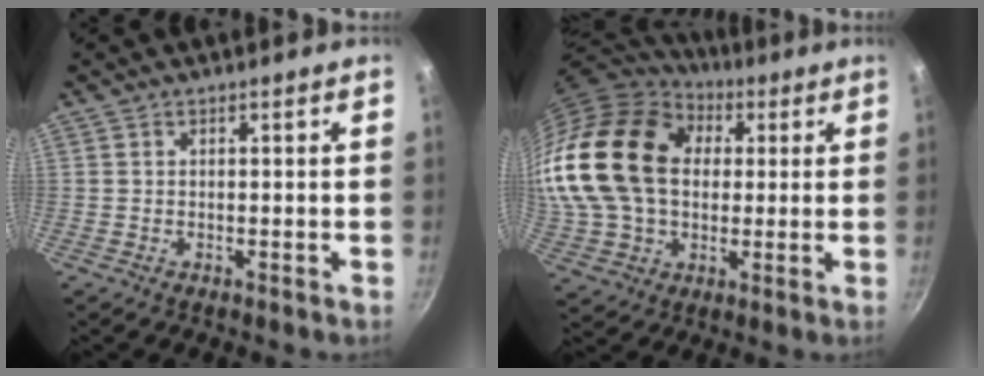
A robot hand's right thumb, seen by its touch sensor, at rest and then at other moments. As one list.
[{"total": 28.1, "force": [5.3, 19.9, 19.2], "torque": [-0.391, 0.031, 0.094]}]